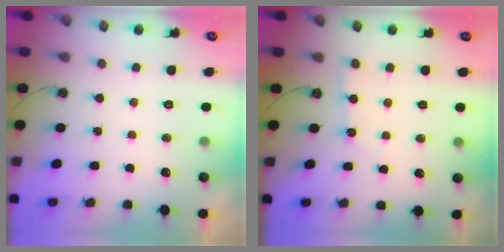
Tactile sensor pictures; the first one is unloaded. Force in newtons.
{"total": 2.7, "press": 2.7, "slide": 0.4}